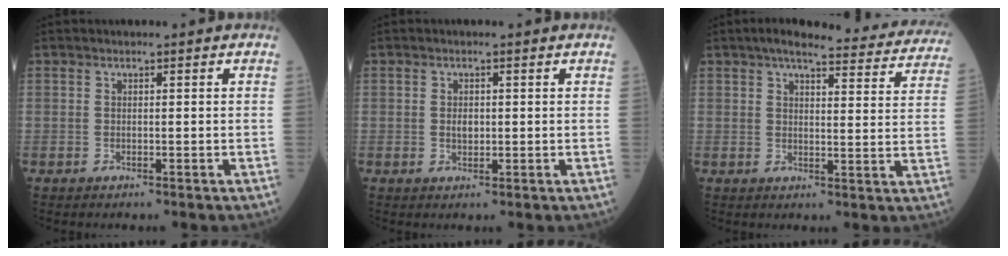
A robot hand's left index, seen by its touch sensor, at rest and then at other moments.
{"total": 1.5, "force": [0.1, 0.9, 1.1], "torque": [-0.019, 0.000, 0.003]}
{"total": 20.3, "force": [18.3, 3.7, 8.1], "torque": [-0.095, -0.013, 0.205]}